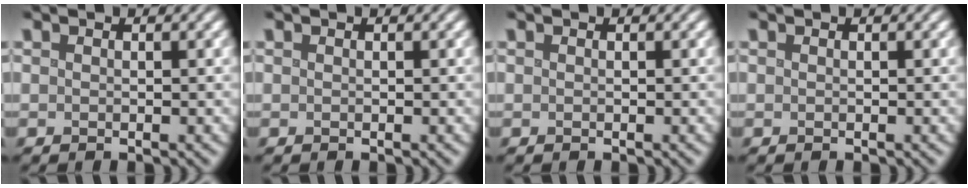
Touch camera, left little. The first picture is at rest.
{"total": 0.0}
{"total": 0.0}
{"total": 0.0}